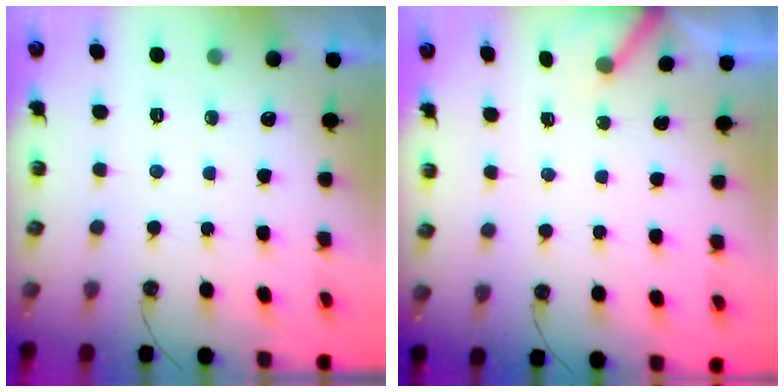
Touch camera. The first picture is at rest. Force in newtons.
{"total": 2.8, "press": 2.8, "slide": 0.3}